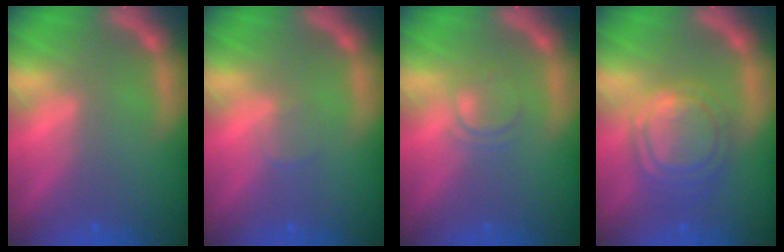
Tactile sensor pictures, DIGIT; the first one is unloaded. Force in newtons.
{"total": 1.0}
{"total": 2.0}
{"total": 7.0}